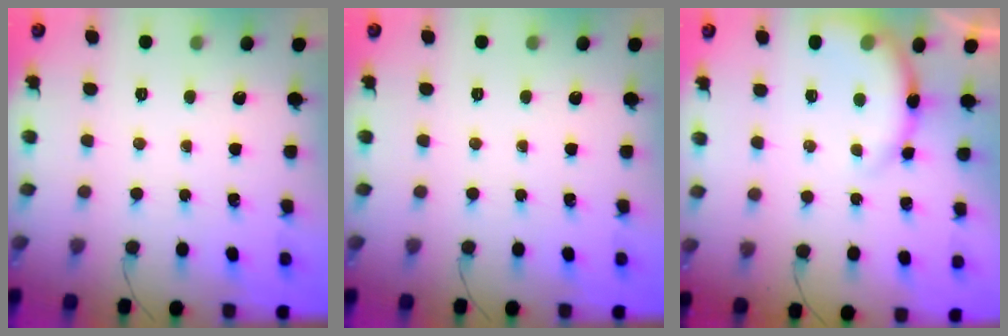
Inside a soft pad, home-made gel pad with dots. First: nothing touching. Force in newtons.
{"total": 0.0}
{"total": 8.5, "press": 8.3, "slide": 1.7}